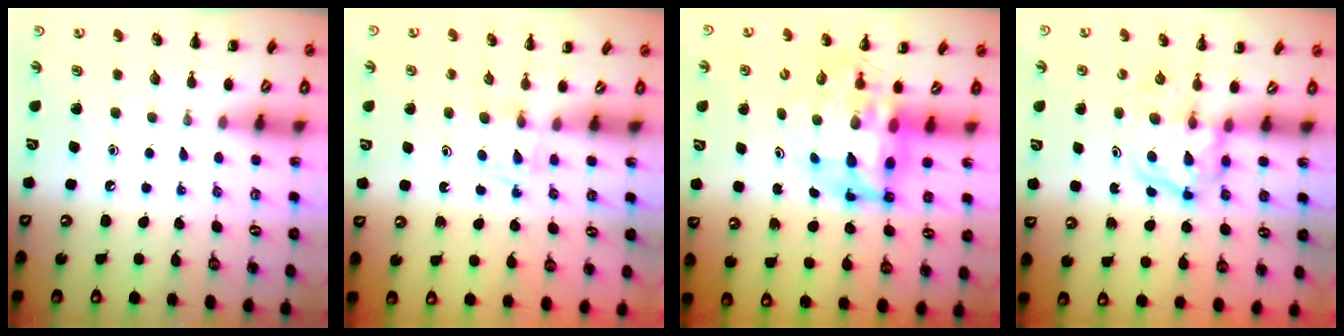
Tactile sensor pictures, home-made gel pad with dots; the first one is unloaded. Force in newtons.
{"total": 2.4, "press": 2.1, "slide": 1.1}
{"total": 8.5, "press": 8.0, "slide": 2.9}
{"total": 3.9, "press": 3.8, "slide": 0.4}